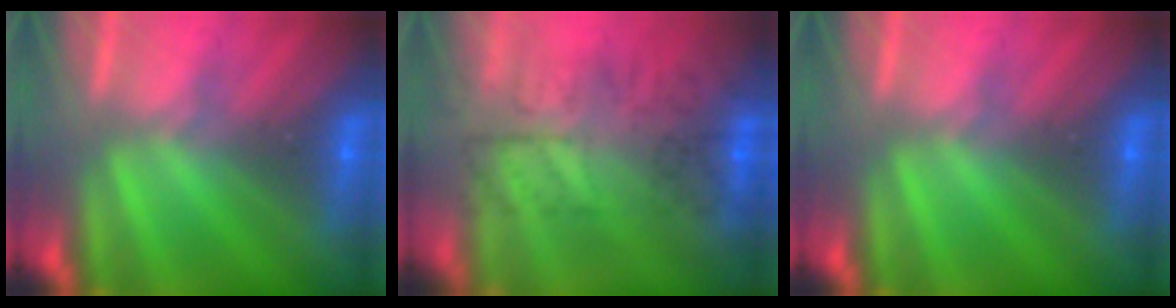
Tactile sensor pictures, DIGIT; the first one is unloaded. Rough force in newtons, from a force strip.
{"total": 7.4}
{"total": 0.0}